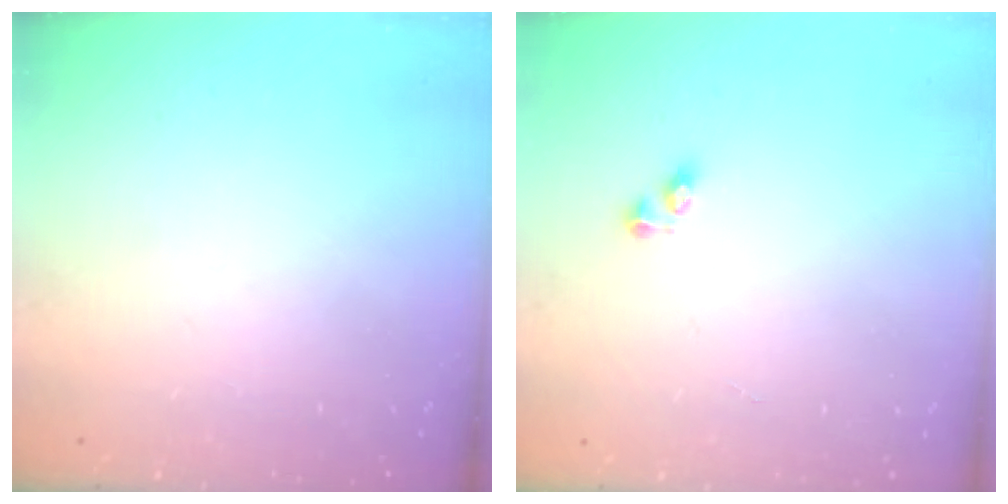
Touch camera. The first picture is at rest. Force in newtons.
{"total": 2.5, "press": 2.5, "slide": 0.2}